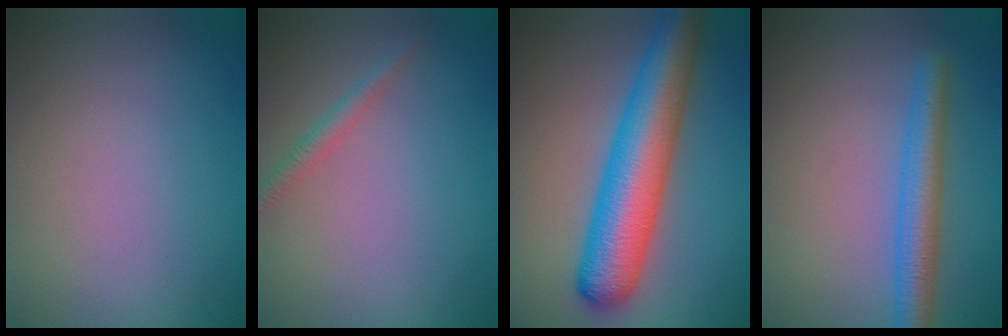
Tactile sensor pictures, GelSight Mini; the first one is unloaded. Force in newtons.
{"total": 1.4, "press": 1.4, "slide": 0.1}
{"total": 8.9, "press": 8.9, "slide": 0.3}
{"total": 3.8, "press": 3.8, "slide": 0.2}